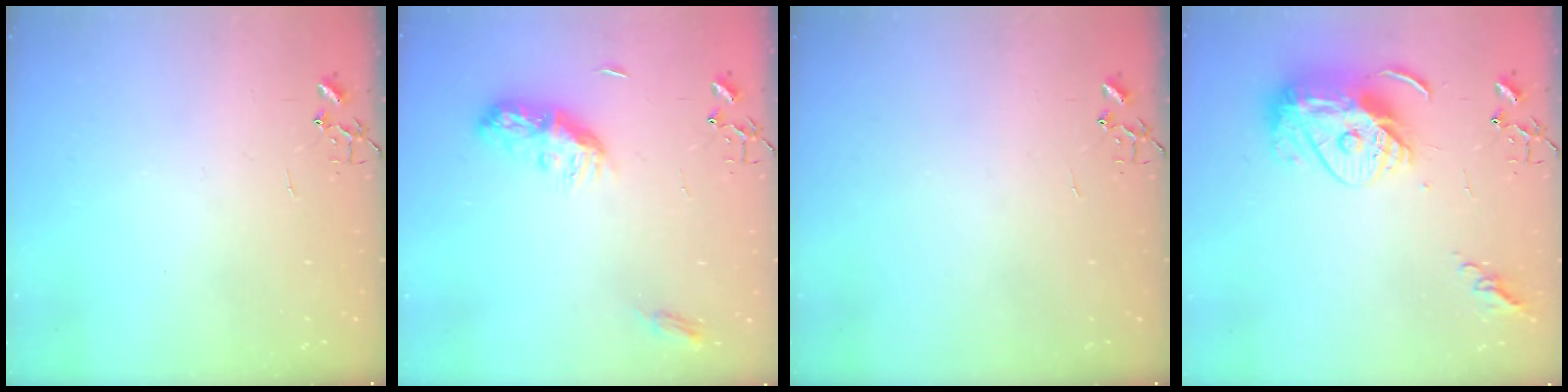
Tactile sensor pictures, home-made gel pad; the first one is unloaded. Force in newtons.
{"total": 9.4, "press": 9.4, "slide": 0.1}
{"total": 0.0}
{"total": 15.5, "press": 15.4, "slide": 1.3}